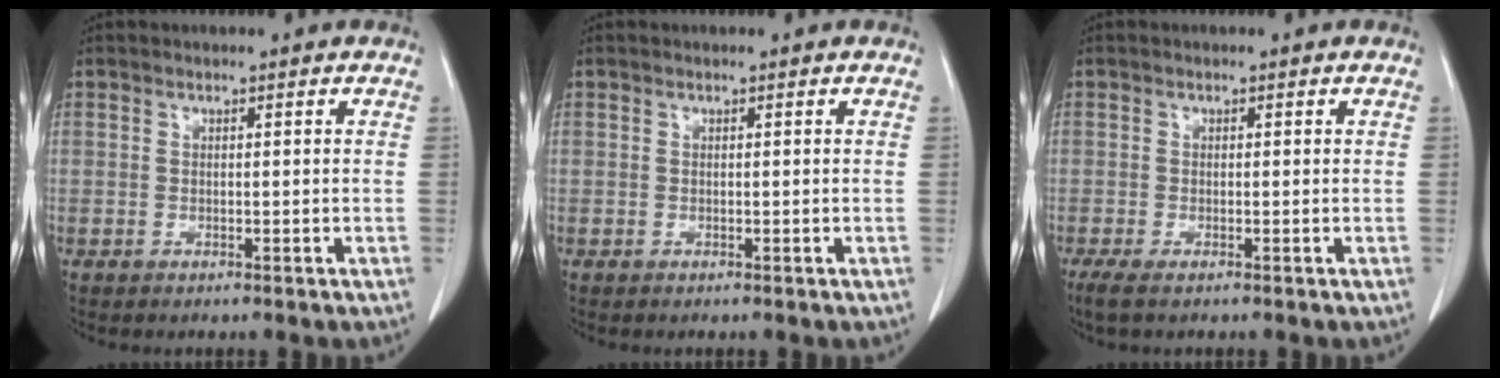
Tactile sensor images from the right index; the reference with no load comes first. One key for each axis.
{"total": 0.0}
{"total": 2.0, "fx": -1.2, "fy": 0.4, "fz": 1.5, "tx": -0.033, "ty": -0.006, "tz": -0.024}